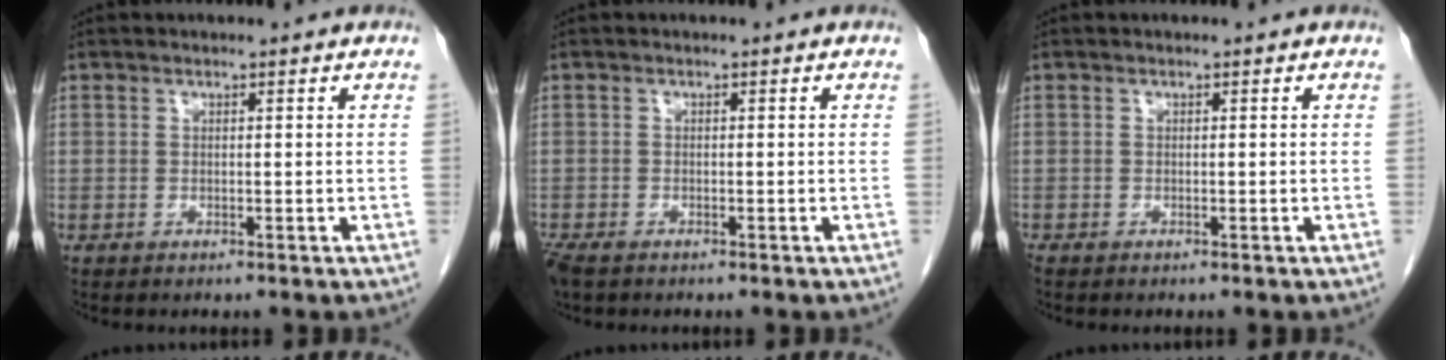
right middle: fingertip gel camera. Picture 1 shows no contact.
{"total": 3.1, "force": [-2.3, 1.3, 1.7], "torque": [-0.040, -0.010, -0.041]}
{"total": 0.0}